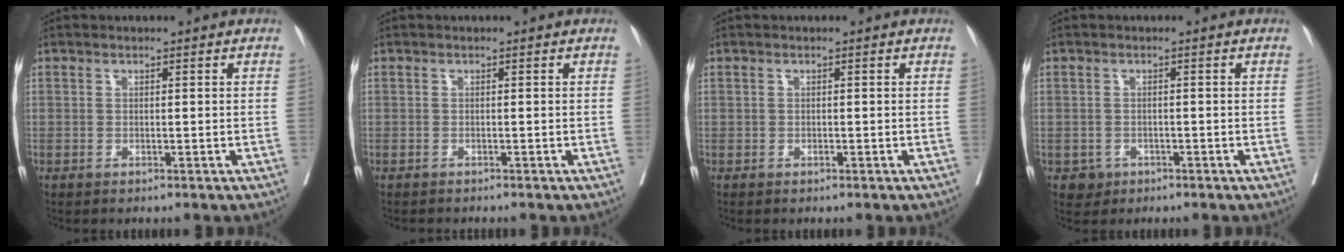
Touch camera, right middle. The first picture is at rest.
{"total": 0.8, "force": [-0.8, 0.1, 0.2], "torque": [-0.005, -0.001, -0.013]}
{"total": 0.0}
{"total": 2.0, "force": [-1.0, 1.7, 0.3], "torque": [0.001, 0.007, -0.012]}